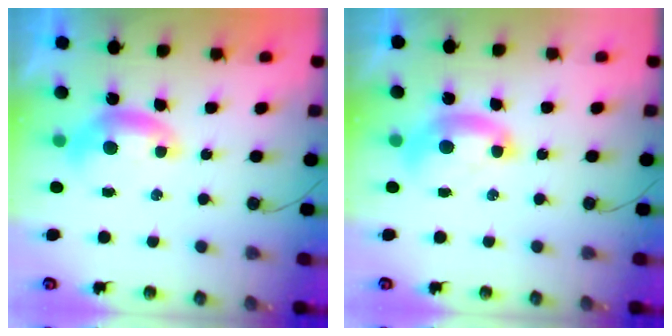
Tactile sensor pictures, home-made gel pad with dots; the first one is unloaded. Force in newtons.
{"total": 2.2, "press": 2.2, "slide": 0.2}